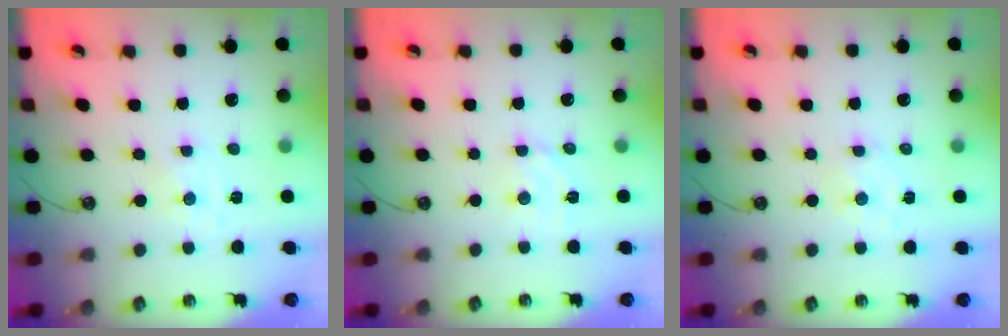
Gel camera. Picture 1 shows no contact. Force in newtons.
{"total": 3.3, "press": 3.3, "slide": 0.3}
{"total": 1.8, "press": 1.7, "slide": 0.3}